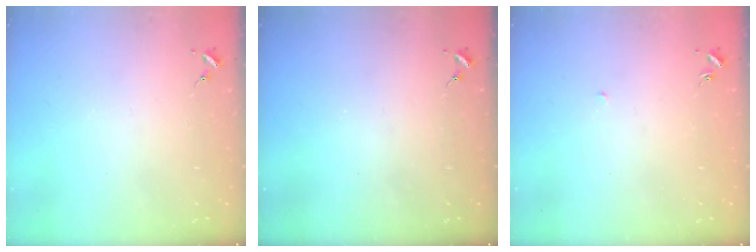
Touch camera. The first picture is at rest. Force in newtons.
{"total": 0.0}
{"total": 1.6, "press": 1.6, "slide": 0.1}